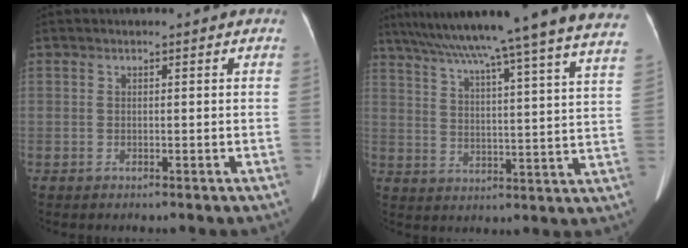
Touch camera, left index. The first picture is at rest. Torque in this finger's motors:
{"motor_torque": [0.90, -1.24, 0.45, 0.21]}